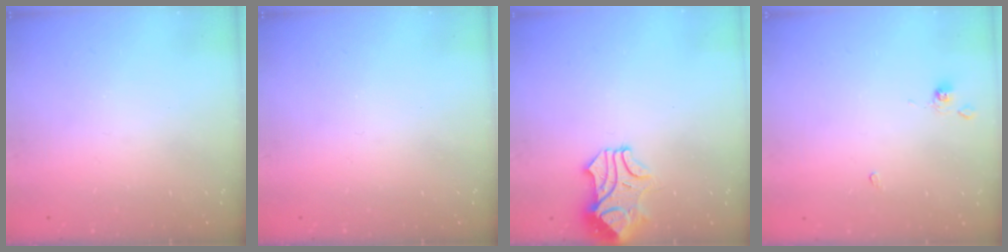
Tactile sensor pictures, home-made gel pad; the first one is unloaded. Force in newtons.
{"total": 0.0}
{"total": 1.2, "press": 0.7, "slide": 1.0}
{"total": 0.0}